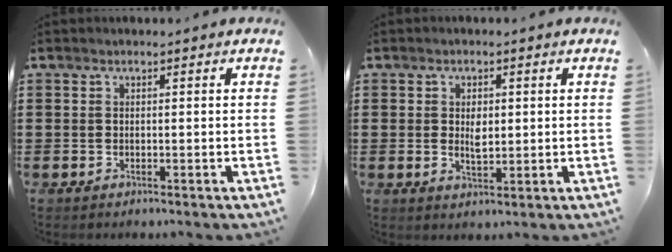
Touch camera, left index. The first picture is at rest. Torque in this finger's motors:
{"motor_torque": [-0.34, 0.81, 0.02, 0.02]}